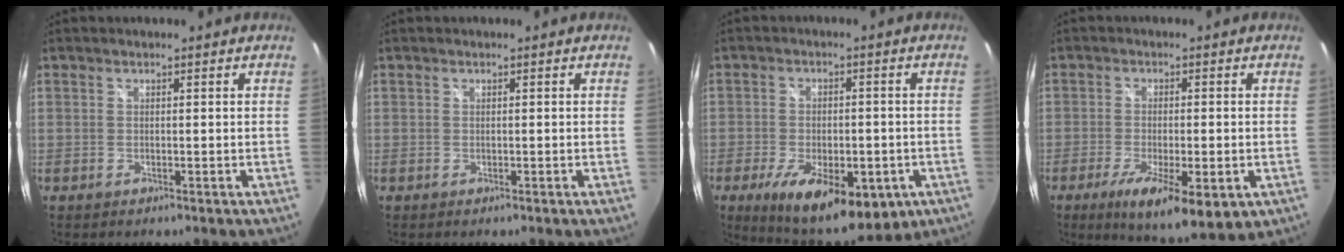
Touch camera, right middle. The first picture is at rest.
{"total": 0.0}
{"total": 17.2, "force": [-8.3, 7.5, 13.1], "torque": [-0.243, -0.043, -0.111]}
{"total": 12.3, "force": [-5.6, 3.6, 10.3], "torque": [-0.191, -0.040, -0.085]}